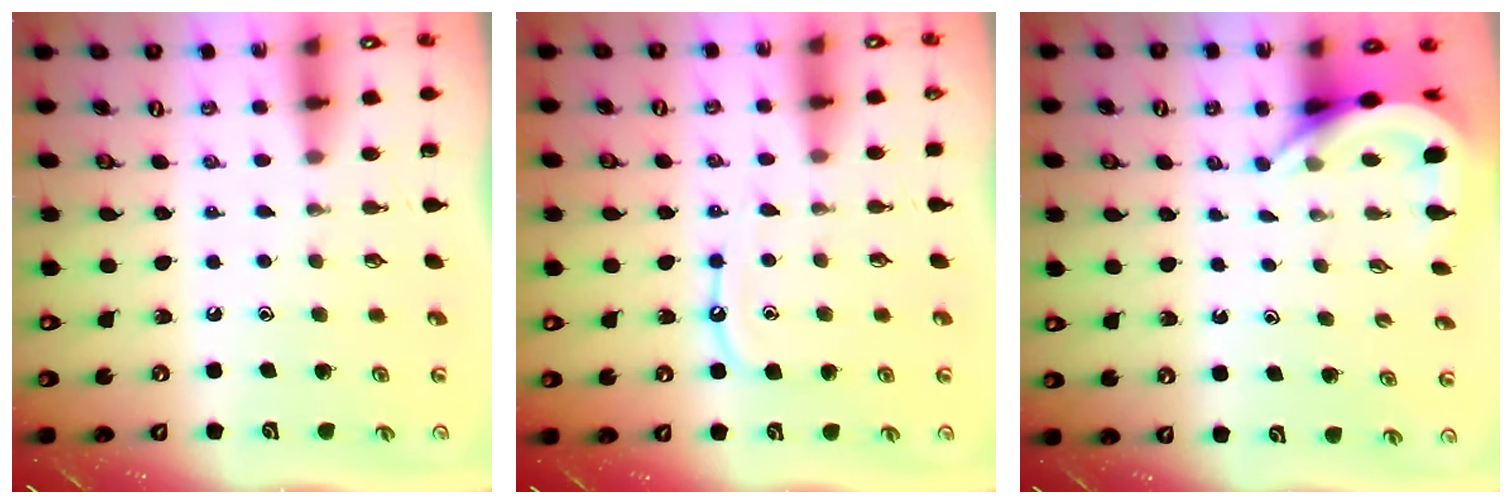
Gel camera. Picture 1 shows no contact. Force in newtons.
{"total": 8.7, "press": 8.7, "slide": 0.9}
{"total": 5.1, "press": 5.1, "slide": 0.4}